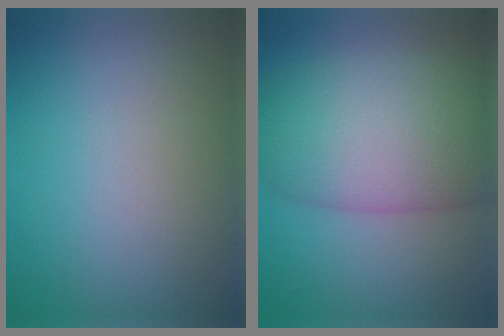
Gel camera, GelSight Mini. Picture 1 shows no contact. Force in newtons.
{"total": 11.0, "press": 11.0, "slide": 0.1}